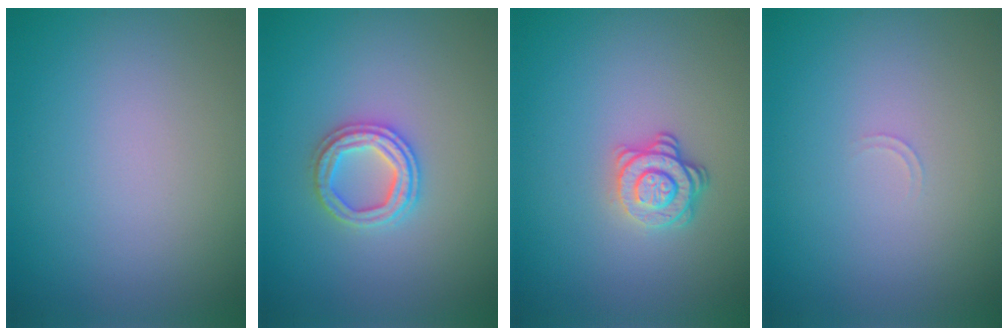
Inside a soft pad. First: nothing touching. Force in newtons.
{"total": 3.3, "press": 3.2, "slide": 0.6}
{"total": 2.9, "press": 2.5, "slide": 1.6}
{"total": 0.6, "press": 0.6, "slide": 0.2}